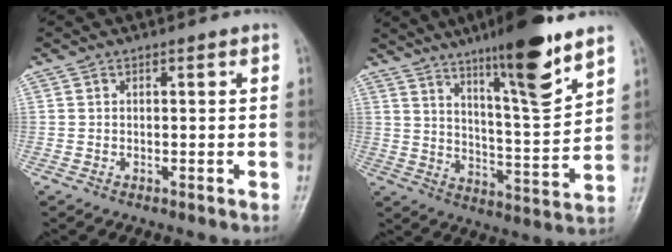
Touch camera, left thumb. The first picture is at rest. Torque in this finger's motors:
{"motor_torque": [2.11, 1.02, 1.39, -1.39, 0.47]}